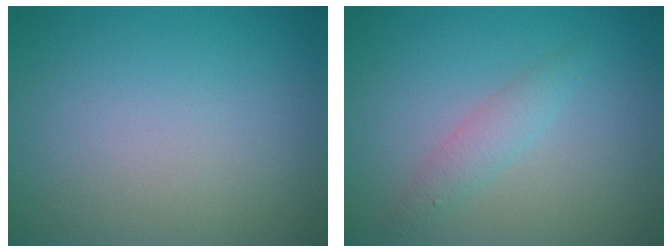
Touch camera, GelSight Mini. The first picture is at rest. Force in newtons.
{"total": 1.7, "press": 1.7, "slide": 0.0}